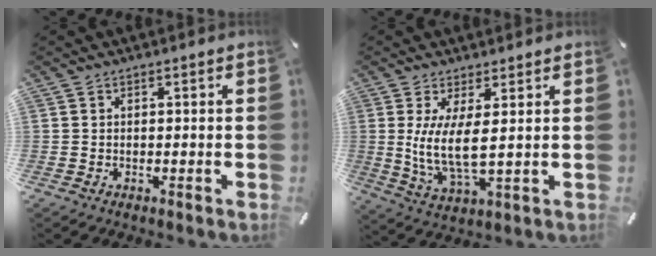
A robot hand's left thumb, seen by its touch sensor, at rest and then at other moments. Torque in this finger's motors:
{"motor_torque": [1.48, 1.41, 1.33, -0.13, 0.33]}